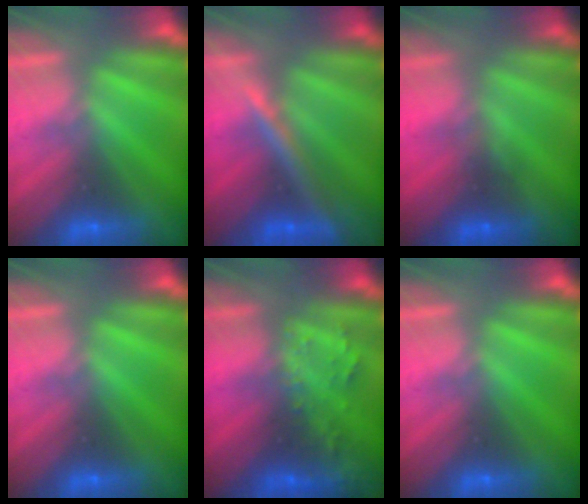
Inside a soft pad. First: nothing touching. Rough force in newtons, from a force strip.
{"total": 2.4}
{"total": 1.2}
{"total": 0.0}
{"total": 2.7}
{"total": 0.0}